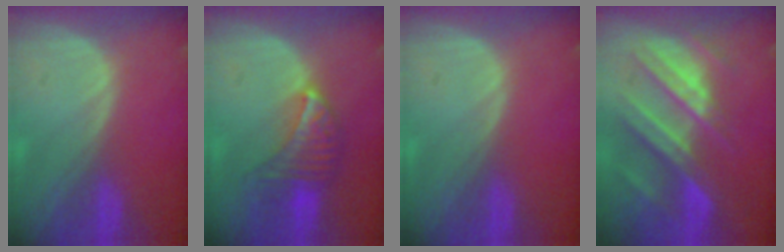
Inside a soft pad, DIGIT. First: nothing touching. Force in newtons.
{"total": 6.9, "press": 6.2, "slide": 2.8}
{"total": 0.0}
{"total": 10.5, "press": 9.3, "slide": 4.9}